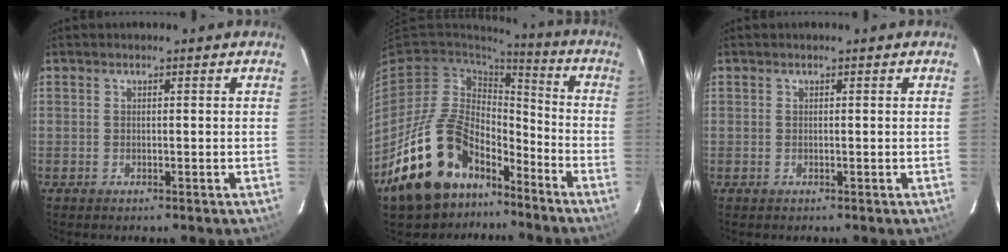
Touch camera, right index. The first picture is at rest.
{"total": 22.3, "force": [-14.3, 13.0, 11.1], "torque": [-0.226, 0.020, -0.217]}
{"total": 0.0}